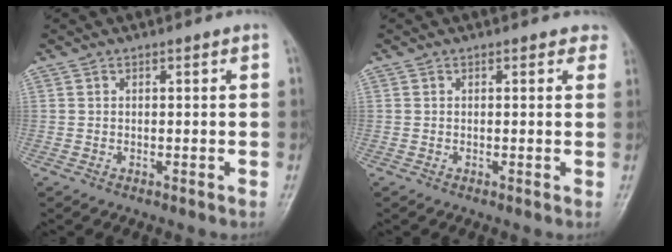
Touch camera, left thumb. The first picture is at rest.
{"total": 1.6, "force": [1.2, 0.9, 0.6], "torque": [0.010, -0.003, 0.001]}